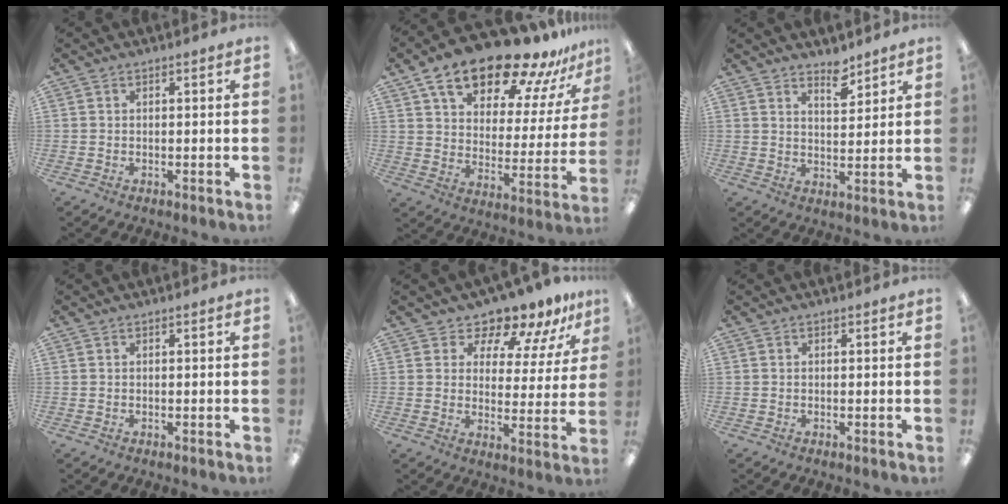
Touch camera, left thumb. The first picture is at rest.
{"total": 22.1, "force": [16.3, 8.1, 12.6], "torque": [-0.200, -0.106, 0.275]}
{"total": 5.0, "force": [4.4, 1.8, 1.7], "torque": [-0.011, -0.035, 0.075]}
{"total": 0.0}
{"total": 10.6, "force": [9.6, 3.7, 2.6], "torque": [-0.043, -0.085, 0.175]}
{"total": 0.0}